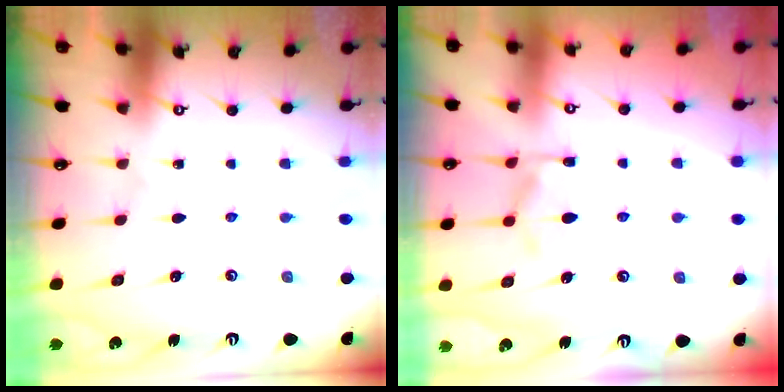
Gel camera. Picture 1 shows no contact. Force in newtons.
{"total": 3.2, "press": 2.8, "slide": 1.7}